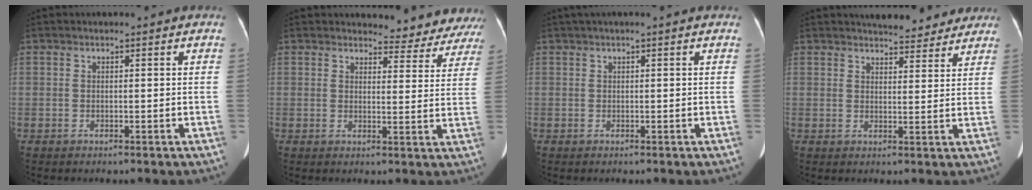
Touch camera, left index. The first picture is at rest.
{"total": 10.0, "force": [9.6, 2.6, 0.3], "torque": [0.029, -0.032, 0.081]}
{"total": 1.0, "force": [0.7, -0.1, 0.7], "torque": [-0.014, 0.027, 0.015]}
{"total": 8.6, "force": [8.0, 2.2, 2.3], "torque": [-0.023, 0.001, 0.091]}